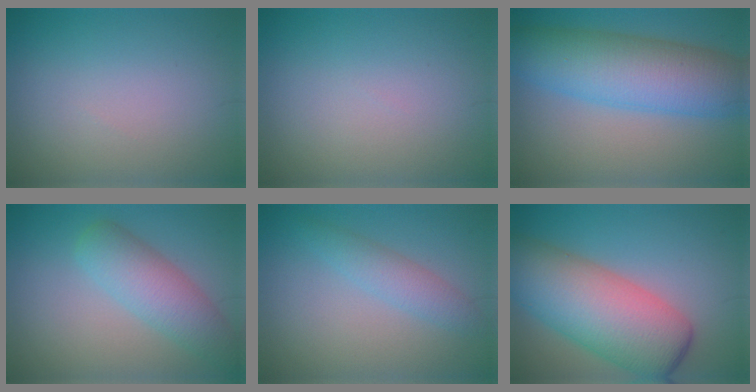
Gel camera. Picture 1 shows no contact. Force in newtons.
{"total": 0.0}
{"total": 9.5, "press": 9.5, "slide": 0.2}
{"total": 5.8, "press": 5.8, "slide": 0.2}
{"total": 2.4, "press": 2.4, "slide": 0.1}
{"total": 10.3, "press": 10.3, "slide": 0.4}